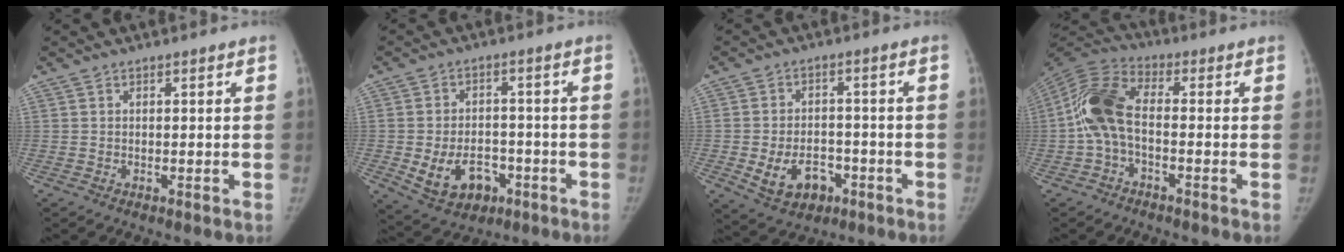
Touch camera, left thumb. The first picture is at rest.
{"total": 10.5, "force": [-3.8, 7.6, 6.2], "torque": [-0.088, 0.024, -0.046]}
{"total": 9.3, "force": [-3.6, 6.6, 5.4], "torque": [-0.075, 0.024, -0.046]}
{"total": 11.0, "force": [-1.2, 5.8, 9.2], "torque": [-0.195, 0.032, -0.036]}